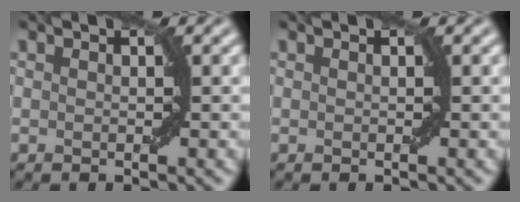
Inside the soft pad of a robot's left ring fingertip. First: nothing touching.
{"total": 0.0}